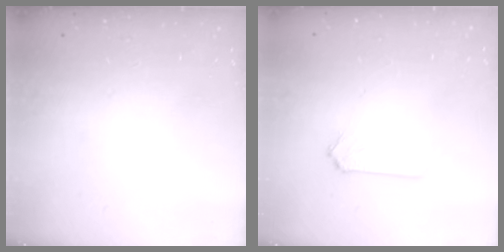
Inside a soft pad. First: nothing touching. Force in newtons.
{"total": 0.0}